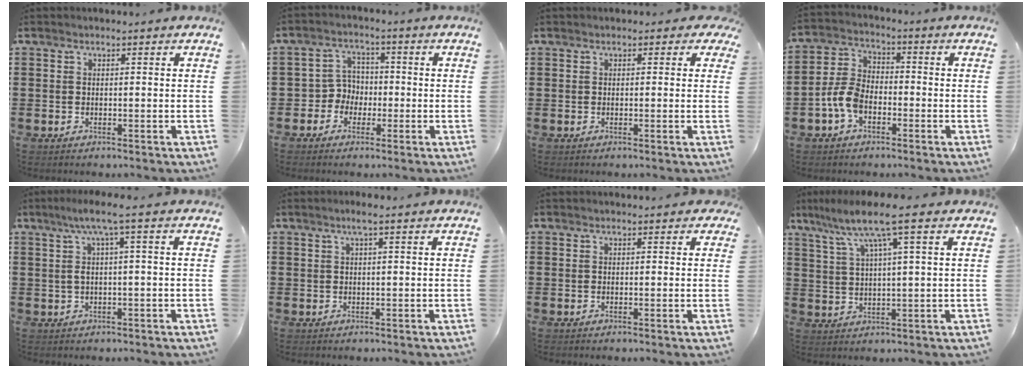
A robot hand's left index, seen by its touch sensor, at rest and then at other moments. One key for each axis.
{"total": 4.2, "fx": -1.6, "fy": 3.8, "fz": 1.0, "tx": -0.033, "ty": 0.011, "tz": -0.035}
{"total": 0.9, "fx": 0.1, "fy": 0.6, "fz": 0.6, "tx": -0.014, "ty": 0.006, "tz": 0.001}
{"total": 5.7, "fx": -2.5, "fy": 3.4, "fz": 3.9, "tx": -0.109, "ty": 0.001, "tz": -0.058}
{"total": 4.6, "fx": 1.0, "fy": -0.2, "fz": 4.5, "tx": -0.096, "ty": 0.000, "tz": 0.009}
{"total": 1.8, "fx": 0.8, "fy": 0.0, "fz": 1.6, "tx": -0.032, "ty": 0.001, "tz": 0.014}
{"total": 0.7, "fx": 0.5, "fy": 0.3, "fz": 0.4, "tx": -0.007, "ty": 0.005, "tz": 0.009}
{"total": 7.9, "fx": 4.4, "fy": 0.2, "fz": 6.6, "tx": -0.140, "ty": -0.008, "tz": 0.071}